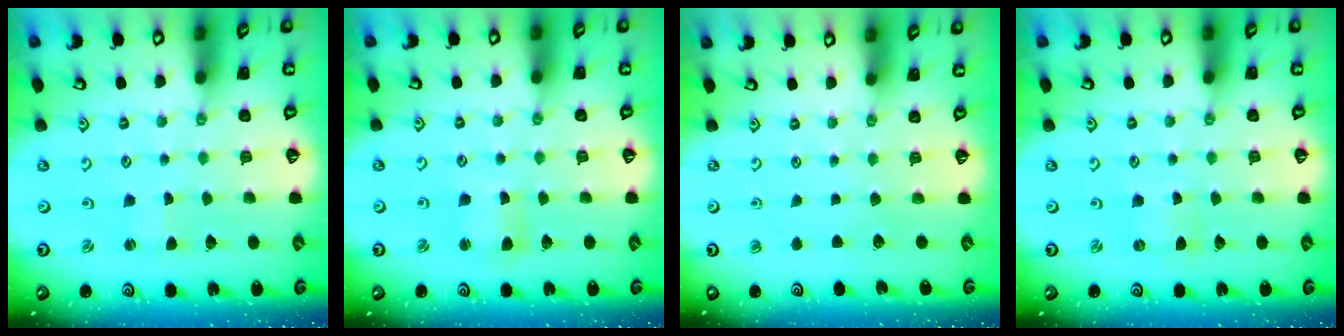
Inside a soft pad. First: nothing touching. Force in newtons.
{"total": 2.9, "press": 2.9, "slide": 0.3}
{"total": 0.0}
{"total": 0.6, "press": 0.6, "slide": 0.1}